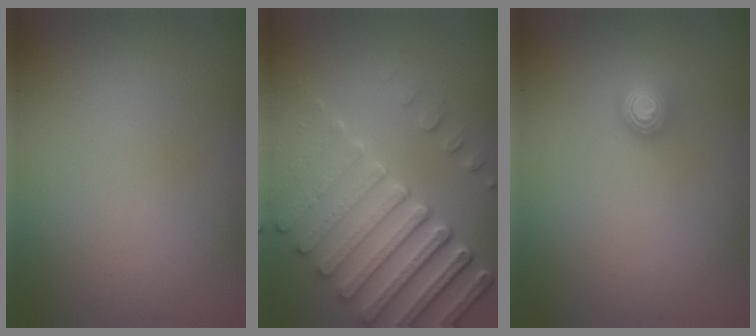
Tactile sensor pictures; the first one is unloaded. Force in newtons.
{"total": 7.5, "press": 5.6, "slide": 5.0}
{"total": 1.1, "press": 1.1, "slide": 0.4}